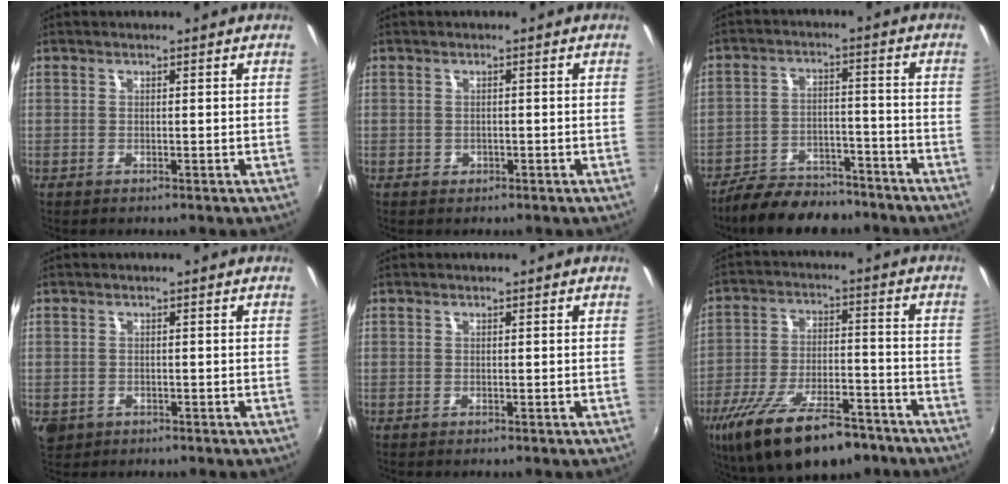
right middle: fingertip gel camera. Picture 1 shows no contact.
{"total": 1.2, "force": [-0.5, 1.1, 0.2], "torque": [-0.004, -0.003, -0.003]}
{"total": 12.7, "force": [-10.7, 4.8, 4.8], "torque": [-0.110, 0.002, -0.158]}
{"total": 4.0, "force": [-1.3, 3.2, 1.9], "torque": [-0.041, -0.009, -0.017]}
{"total": 0.0}
{"total": 20.4, "force": [-14.2, 7.6, 12.4], "torque": [-0.242, -0.036, -0.224]}